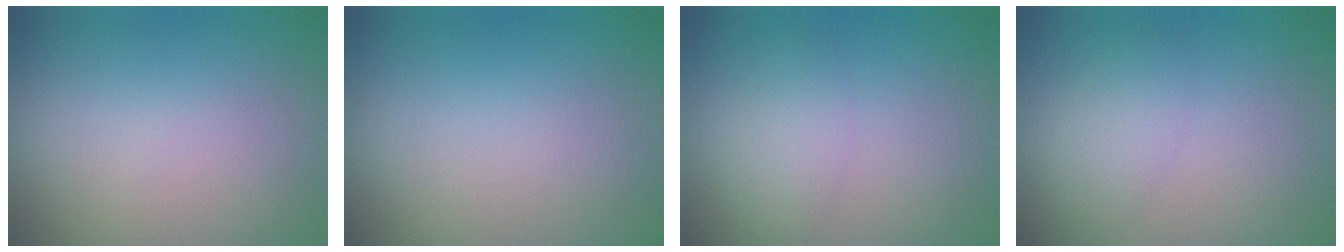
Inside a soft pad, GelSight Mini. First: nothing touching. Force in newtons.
{"total": 0.0}
{"total": 2.3, "press": 2.3, "slide": 0.1}
{"total": 2.4, "press": 2.4, "slide": 0.2}